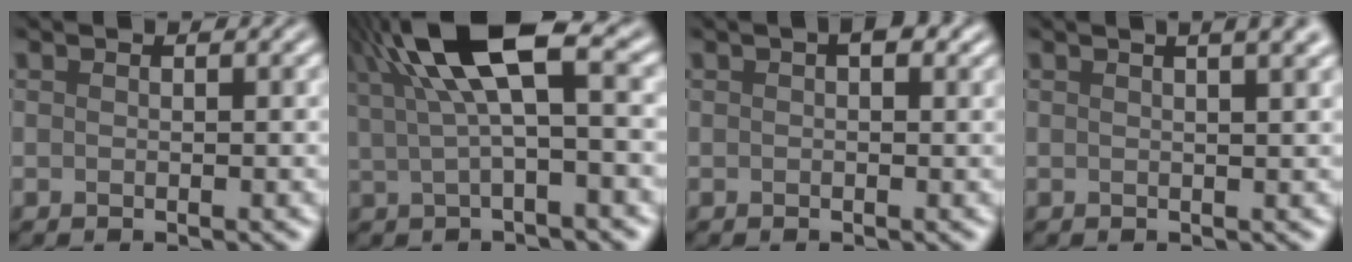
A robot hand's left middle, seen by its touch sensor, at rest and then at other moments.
{"total": 8.9, "force": [3.1, 2.6, 7.9], "torque": [-0.150, 0.023, 0.049]}
{"total": 1.7, "force": [0.7, 0.8, 1.4], "torque": [-0.012, 0.004, 0.009]}
{"total": 5.7, "force": [3.0, 2.5, 4.1], "torque": [-0.015, 0.038, 0.004]}